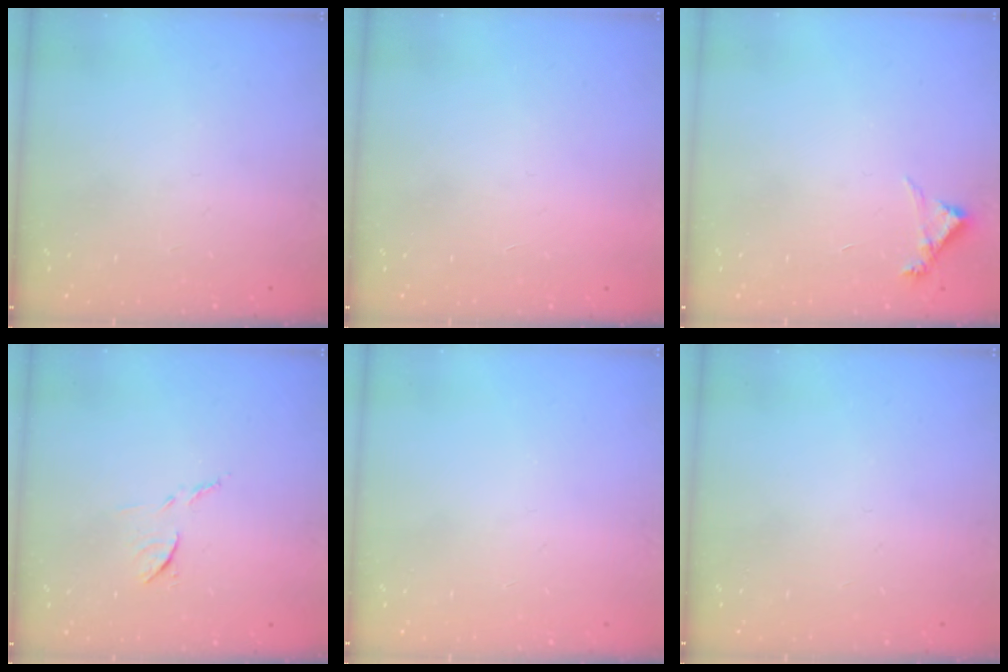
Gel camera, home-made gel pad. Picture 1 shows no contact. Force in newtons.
{"total": 1.5, "press": 1.5, "slide": 0.1}
{"total": 5.0, "press": 5.0, "slide": 0.5}
{"total": 6.9, "press": 6.9, "slide": 0.4}
{"total": 0.0}
{"total": 0.0}